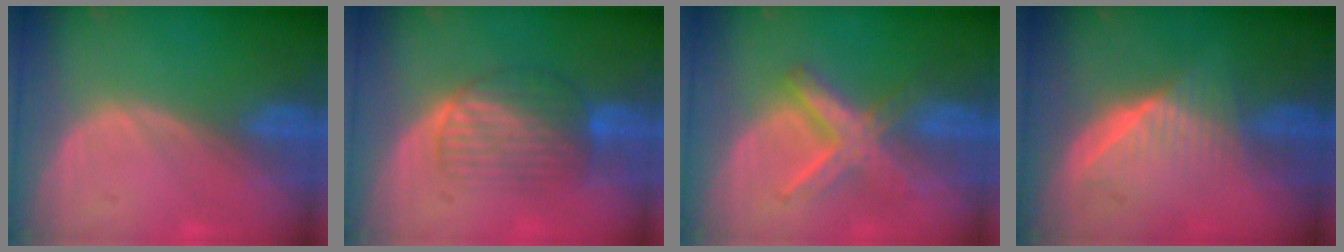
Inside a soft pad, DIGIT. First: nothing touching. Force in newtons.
{"total": 6.8, "press": 6.5, "slide": 2.1}
{"total": 6.6, "press": 6.6, "slide": 0.2}
{"total": 6.5, "press": 5.9, "slide": 2.7}